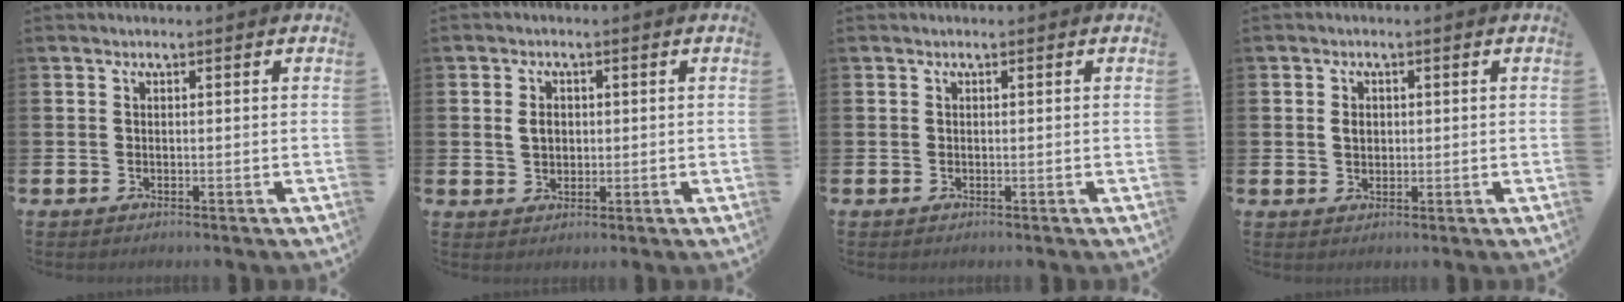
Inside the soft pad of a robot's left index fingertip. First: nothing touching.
{"total": 2.5, "force": [0.5, 2.0, 1.5], "torque": [-0.010, 0.000, 0.002]}
{"total": 0.0}
{"total": 2.0, "force": [0.5, 1.6, 1.1], "torque": [0.001, -0.001, 0.002]}